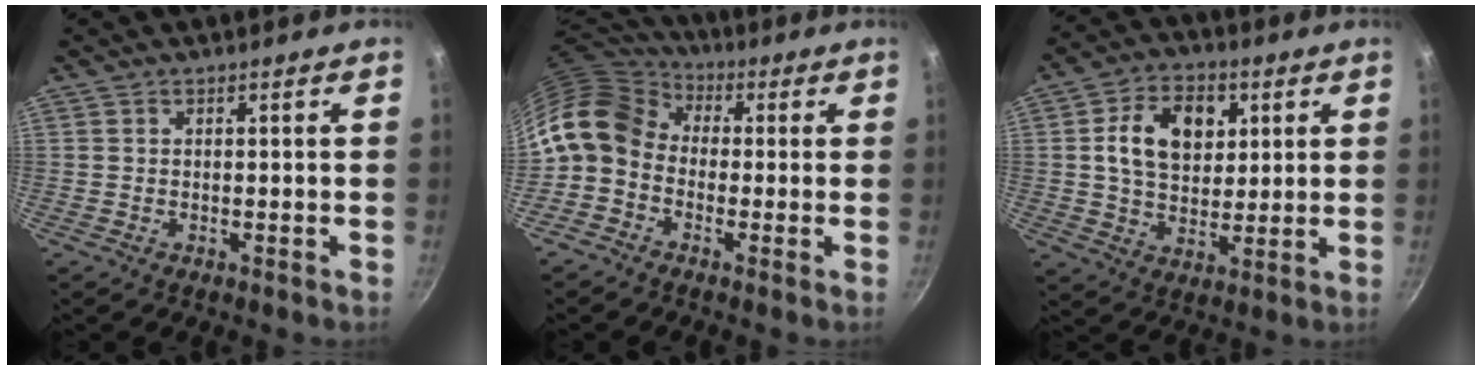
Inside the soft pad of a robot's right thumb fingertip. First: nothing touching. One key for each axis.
{"total": 13.2, "fx": 0.2, "fy": 10.5, "fz": 8.1, "tx": -0.133, "ty": 0.038, "tz": -0.020}
{"total": 13.1, "fx": 3.3, "fy": 9.2, "fz": 8.7, "tx": -0.116, "ty": -0.001, "tz": 0.049}